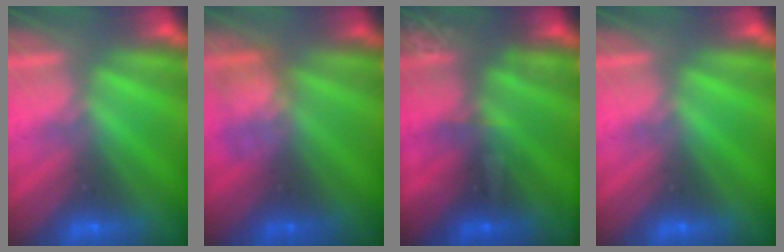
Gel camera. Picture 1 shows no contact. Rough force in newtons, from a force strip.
{"total": 2.3}
{"total": 3.0}
{"total": 0.0}